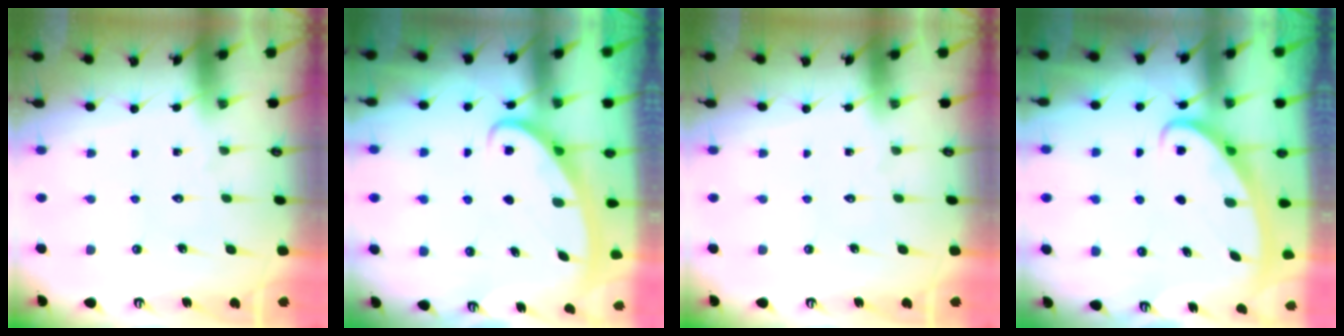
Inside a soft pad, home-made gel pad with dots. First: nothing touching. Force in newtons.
{"total": 2.6, "press": 2.6, "slide": 0.4}
{"total": 0.0}
{"total": 2.7, "press": 2.7, "slide": 0.4}